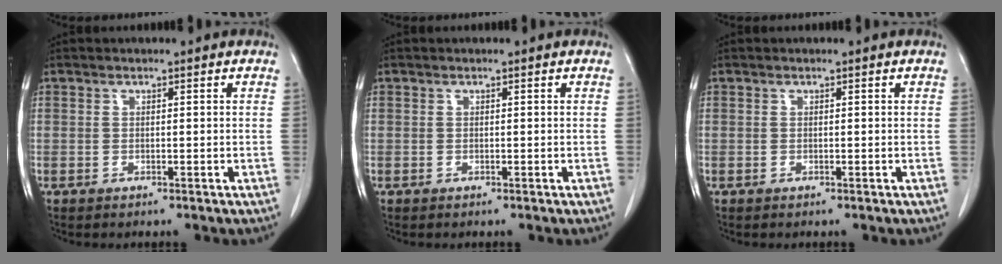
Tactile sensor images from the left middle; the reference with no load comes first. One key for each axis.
{"total": 0.0}
{"total": 0.0}